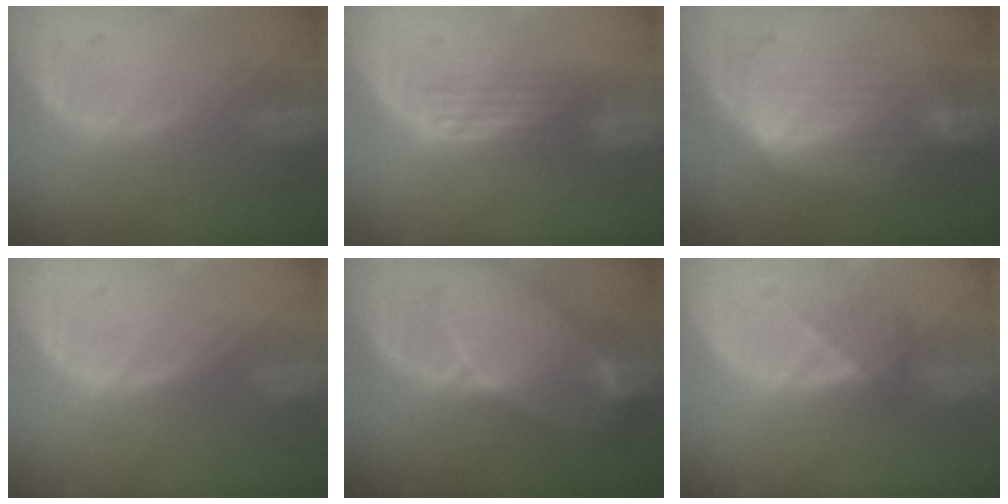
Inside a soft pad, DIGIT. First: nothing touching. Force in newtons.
{"total": 2.9, "press": 2.7, "slide": 1.2}
{"total": 6.7, "press": 6.7, "slide": 0.7}
{"total": 0.0}
{"total": 7.5, "press": 7.3, "slide": 1.4}
{"total": 3.3, "press": 2.9, "slide": 1.5}